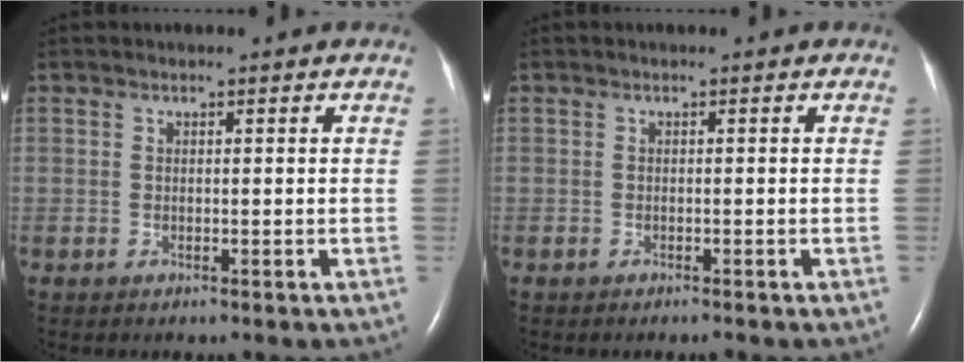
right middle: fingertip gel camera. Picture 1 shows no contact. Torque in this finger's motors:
{"motor_torque": [-0.20, -0.09, -0.07, 0.00]}